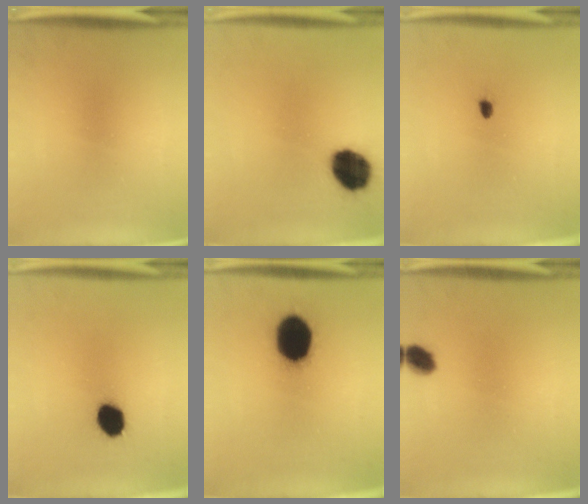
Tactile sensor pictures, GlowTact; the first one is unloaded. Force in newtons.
{"total": 11.1}
{"total": 1.0}
{"total": 7.2}
{"total": 17.4}
{"total": 4.0}